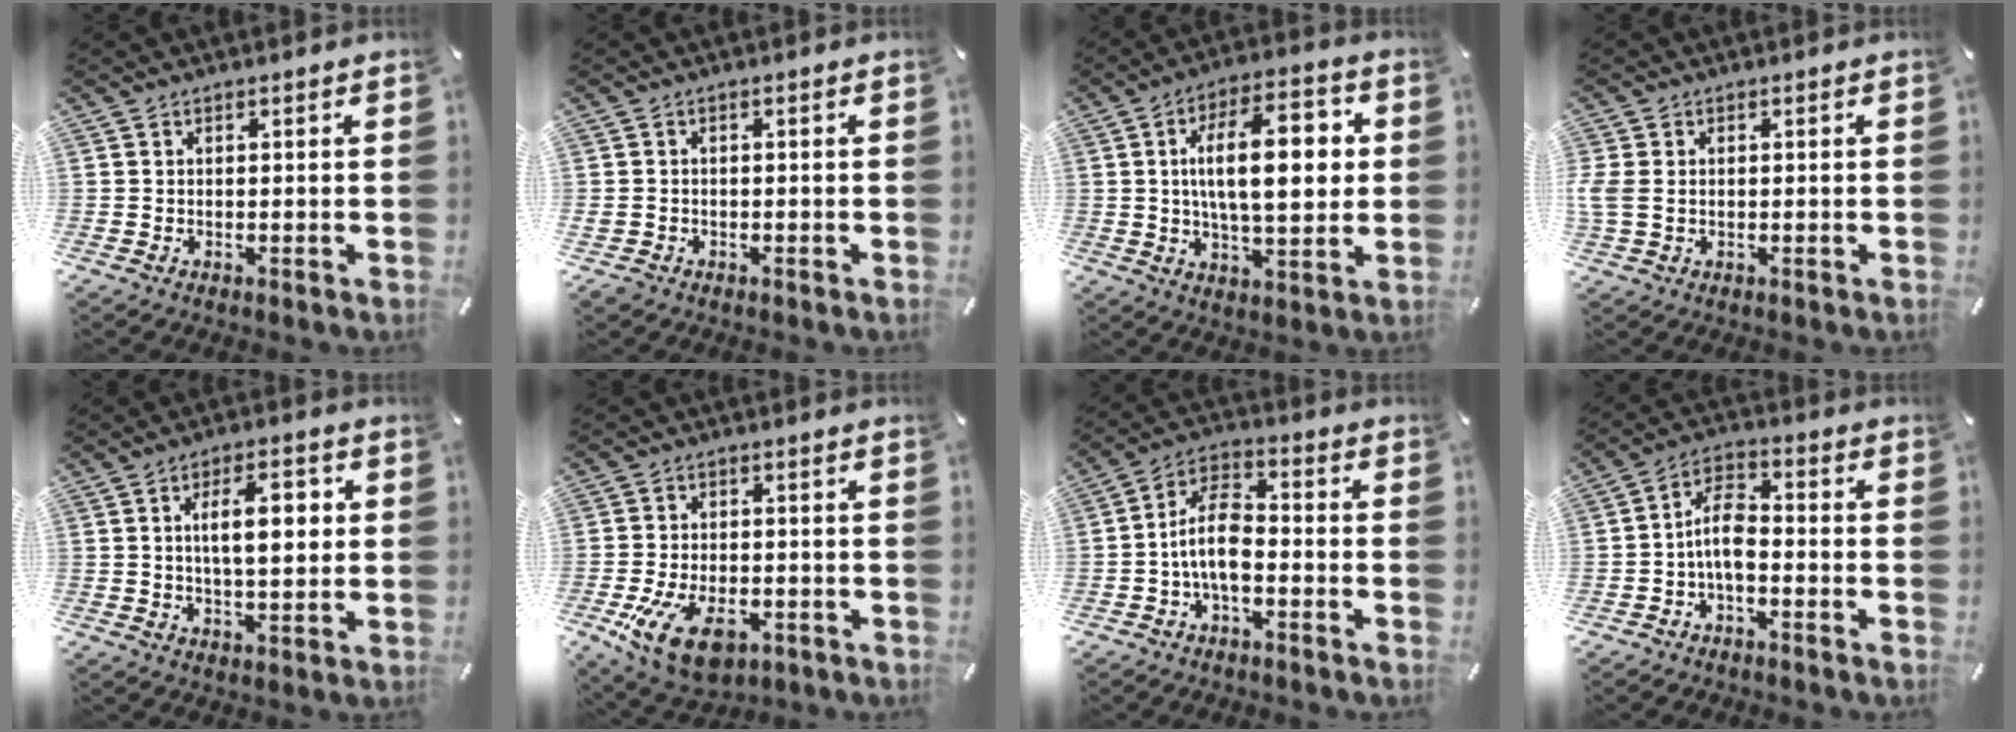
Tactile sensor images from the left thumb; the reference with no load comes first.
{"total": 1.6, "force": [-0.8, 1.4, 0.5], "torque": [-0.008, 0.004, -0.016]}
{"total": 17.5, "force": [2.6, 7.9, 15.4], "torque": [-0.250, 0.002, 0.033]}
{"total": 3.3, "force": [-0.1, 2.6, 2.1], "torque": [-0.052, 0.003, -0.003]}
{"total": 10.5, "force": [1.9, 4.6, 9.2], "torque": [-0.152, 0.001, 0.024]}
{"total": 11.6, "force": [-4.7, 7.0, 8.1], "torque": [-0.163, 0.008, -0.082]}
{"total": 10.6, "force": [-3.2, 5.6, 8.5], "torque": [-0.178, 0.012, -0.059]}
{"total": 8.7, "force": [-2.5, 4.8, 6.8], "torque": [-0.139, 0.016, -0.044]}